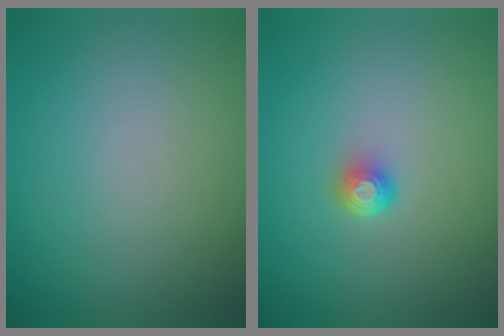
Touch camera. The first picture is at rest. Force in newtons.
{"total": 1.6, "press": 1.1, "slide": 1.1}